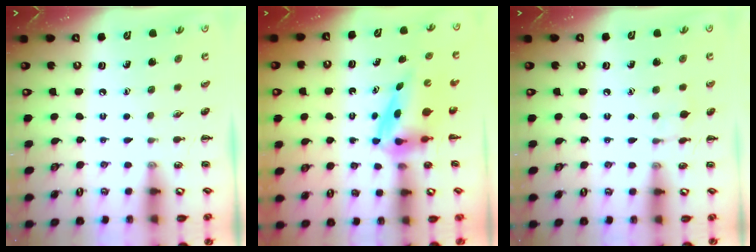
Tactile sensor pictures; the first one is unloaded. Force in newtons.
{"total": 4.0, "press": 3.9, "slide": 0.7}
{"total": 6.2, "press": 5.9, "slide": 1.8}